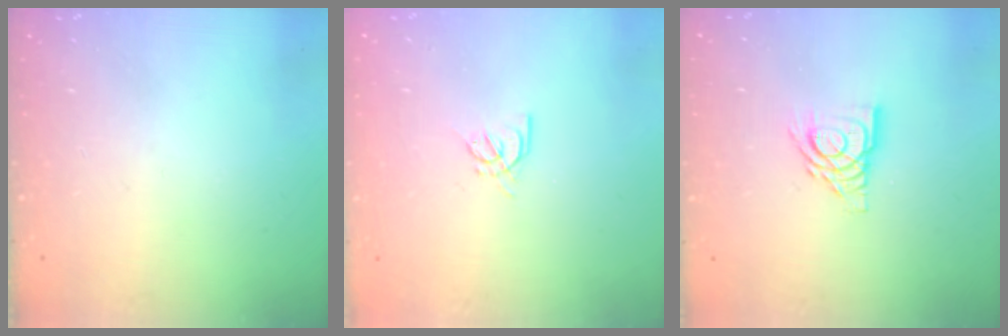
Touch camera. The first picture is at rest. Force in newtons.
{"total": 3.7, "press": 3.6, "slide": 0.7}
{"total": 11.3, "press": 11.3, "slide": 1.3}